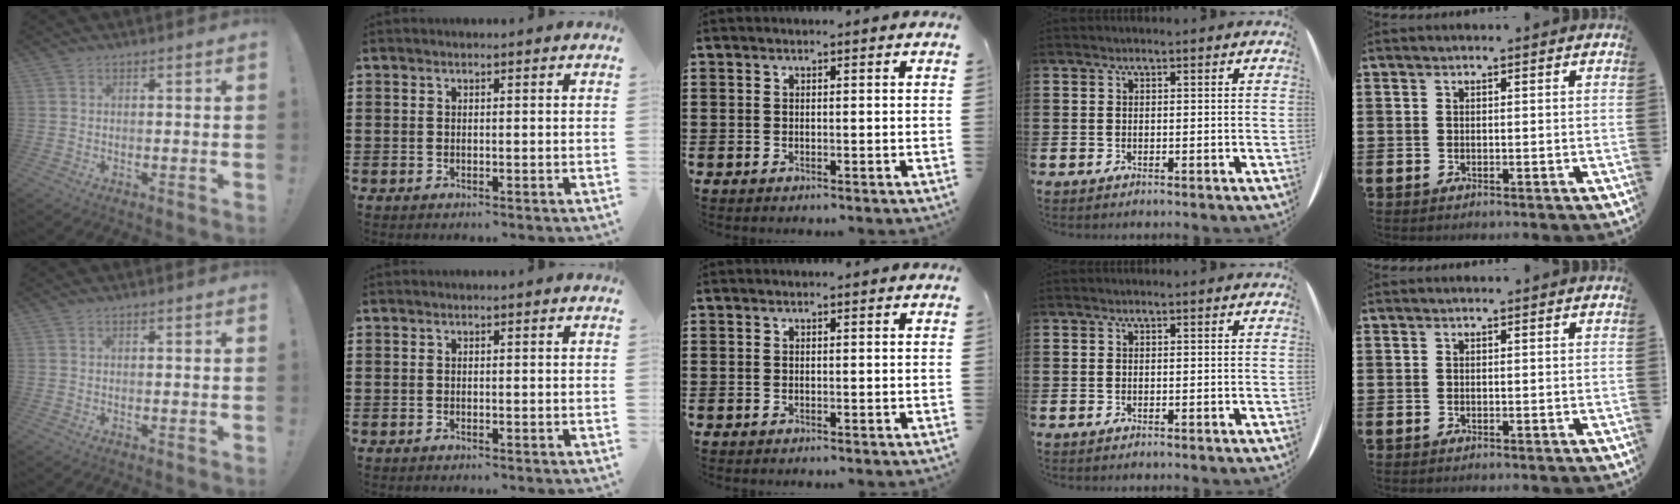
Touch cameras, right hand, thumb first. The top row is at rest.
{}